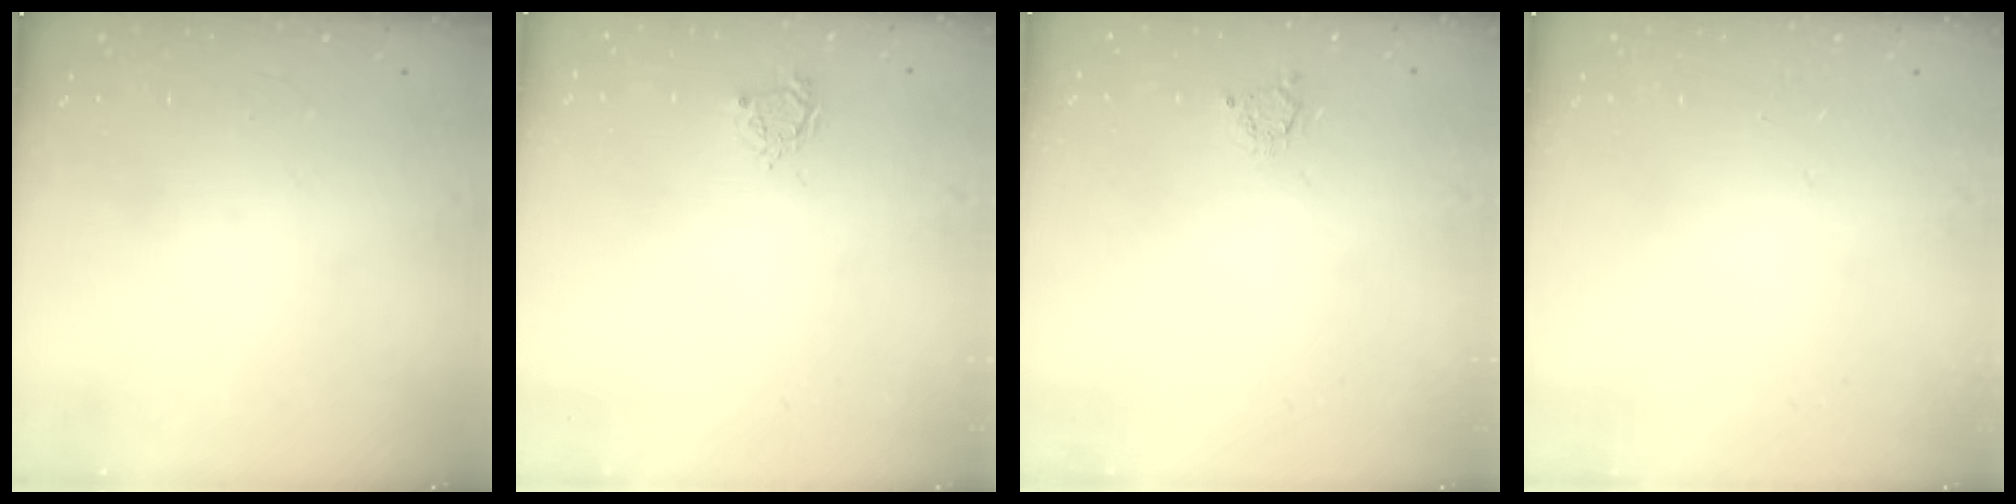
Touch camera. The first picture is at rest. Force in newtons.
{"total": 4.1, "press": 4.0, "slide": 0.4}
{"total": 2.5, "press": 2.5, "slide": 0.3}
{"total": 0.0}